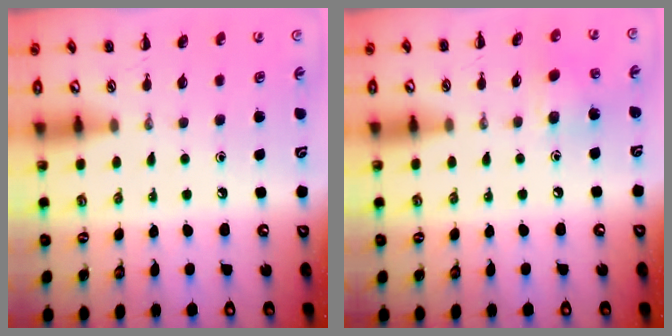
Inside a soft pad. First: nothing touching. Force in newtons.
{"total": 5.6, "press": 5.5, "slide": 1.0}